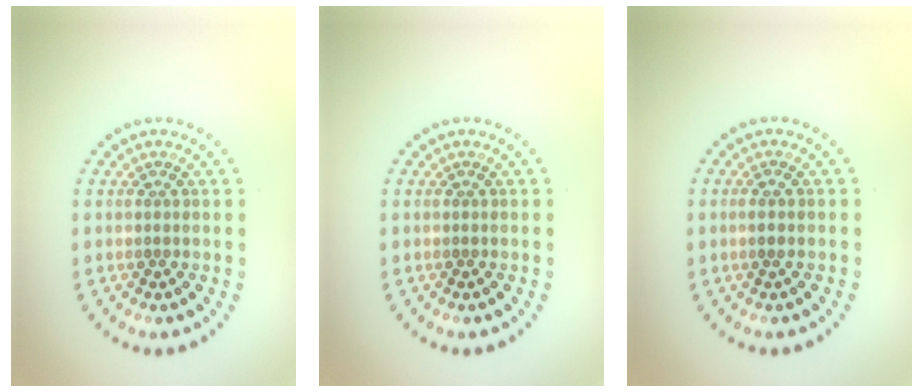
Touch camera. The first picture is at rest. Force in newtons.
{"total": 0.0}
{"total": 0.7, "press": 0.5, "slide": 0.5}